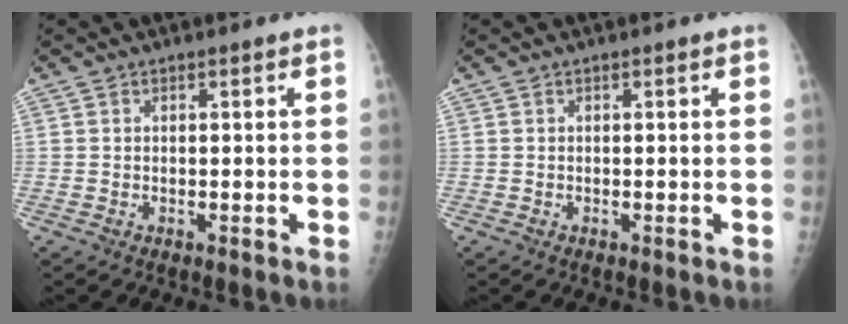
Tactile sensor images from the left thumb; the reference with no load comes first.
{"total": 0.0}